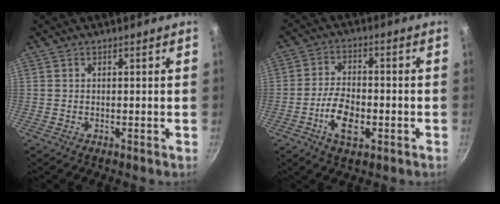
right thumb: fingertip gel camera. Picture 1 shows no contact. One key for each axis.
{"total": 8.5, "fx": -2.9, "fy": 4.5, "fz": 6.6, "tx": -0.116, "ty": 0.022, "tz": -0.055}